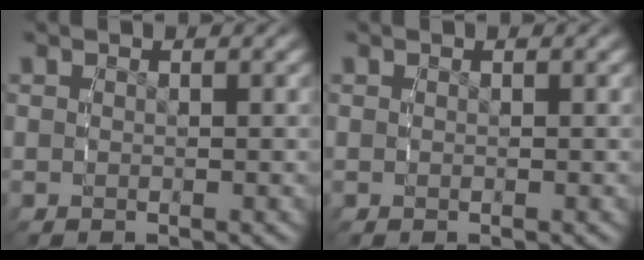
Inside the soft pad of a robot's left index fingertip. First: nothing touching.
{"total": 0.0}